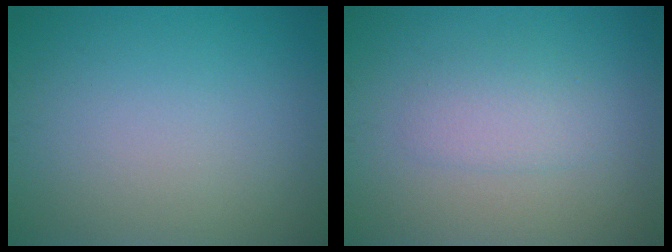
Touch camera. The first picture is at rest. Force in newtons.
{"total": 2.0, "press": 2.0, "slide": 0.1}